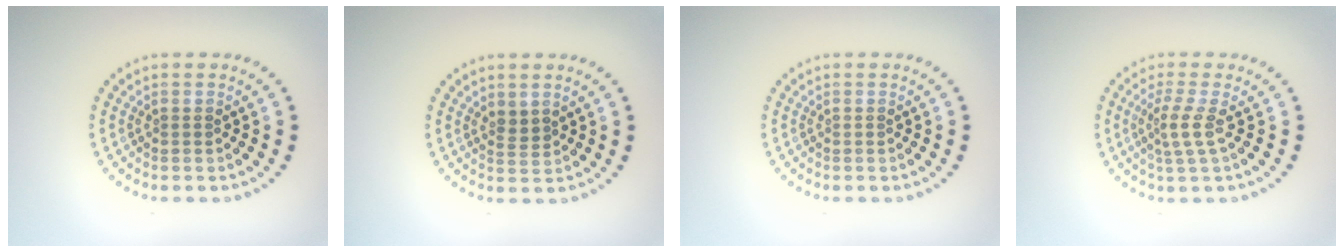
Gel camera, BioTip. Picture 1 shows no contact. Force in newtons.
{"total": 1.3, "press": 1.0, "slide": 0.8}
{"total": 0.0}
{"total": 2.3, "press": 1.6, "slide": 1.7}